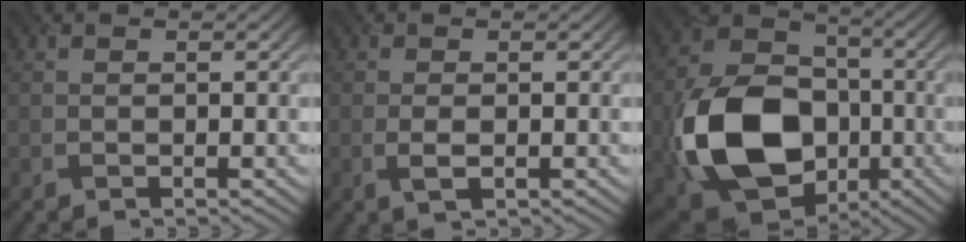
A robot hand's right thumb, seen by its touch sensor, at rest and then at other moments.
{"total": 2.0, "force": [-0.5, 1.0, 1.6], "torque": [-0.042, -0.005, -0.010]}
{"total": 16.9, "force": [-4.2, 12.4, 10.6], "torque": [-0.233, -0.029, -0.087]}